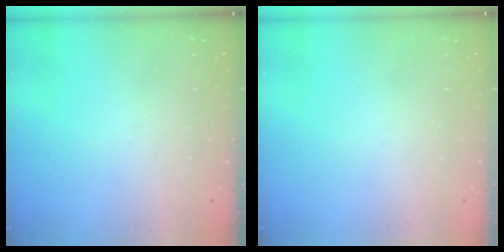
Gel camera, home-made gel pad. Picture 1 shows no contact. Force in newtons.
{"total": 1.5, "press": 1.5, "slide": 0.1}